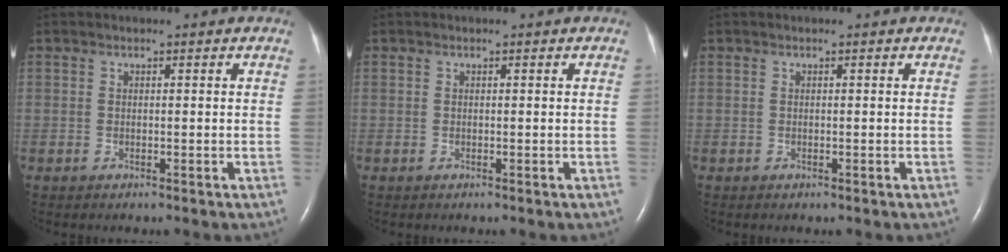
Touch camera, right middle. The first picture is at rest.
{"total": 0.0}
{"total": 0.0}